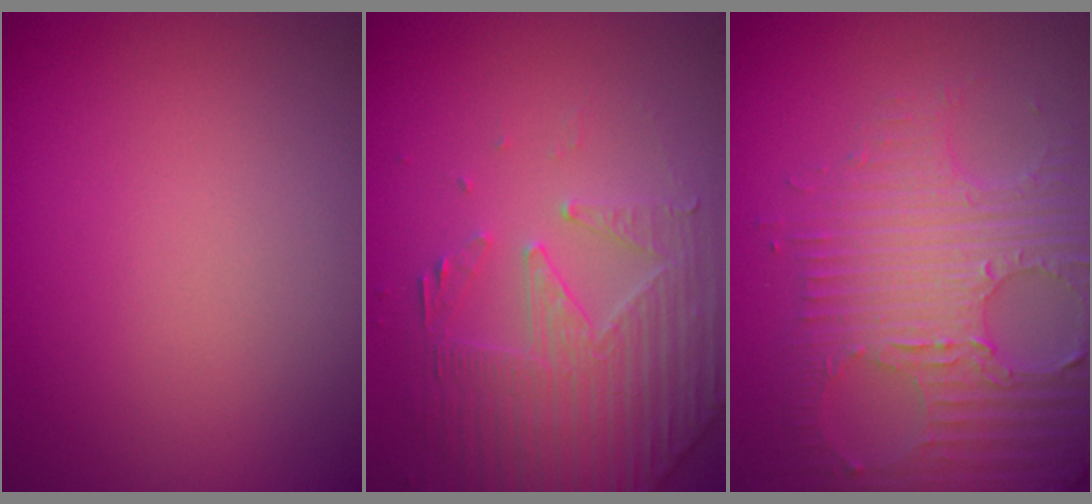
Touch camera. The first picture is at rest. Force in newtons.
{"total": 4.9, "press": 3.9, "slide": 2.9}
{"total": 8.0, "press": 5.6, "slide": 5.8}